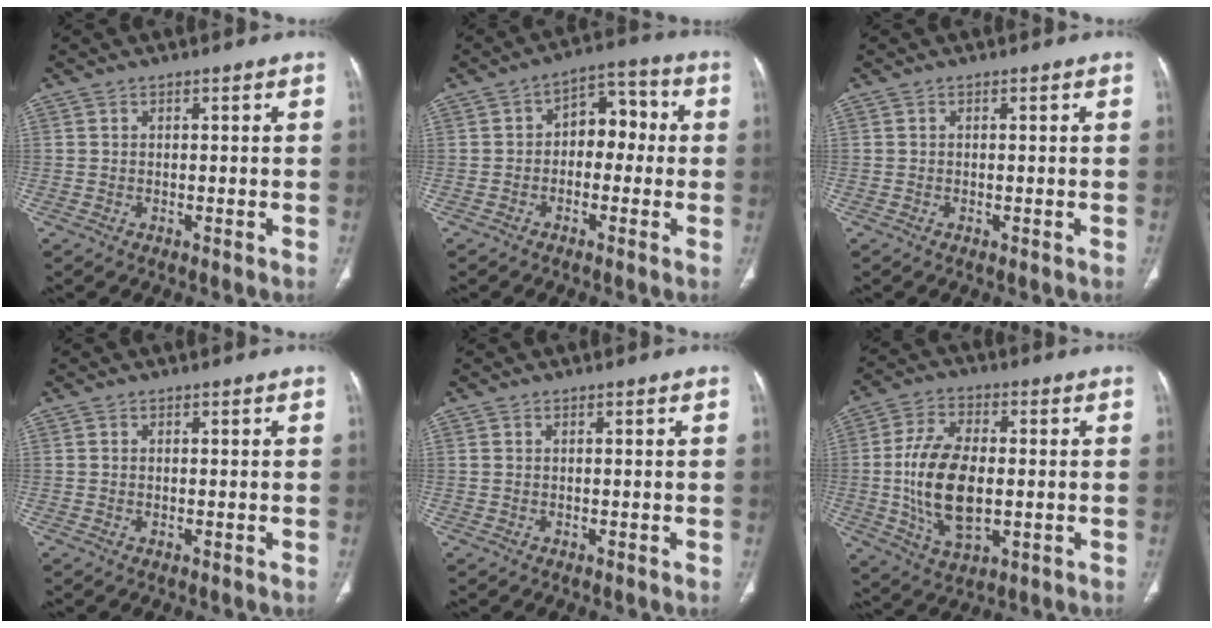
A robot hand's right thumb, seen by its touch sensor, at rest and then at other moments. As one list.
[{"total": 7.8, "force": [-0.3, 5.3, 5.8], "torque": [-0.044, 0.037, -0.018]}, {"total": 0.0}, {"total": 0.0}, {"total": 0.0}, {"total": 15.2, "force": [-0.9, 8.1, 12.8], "torque": [-0.244, -0.002, -0.011]}]